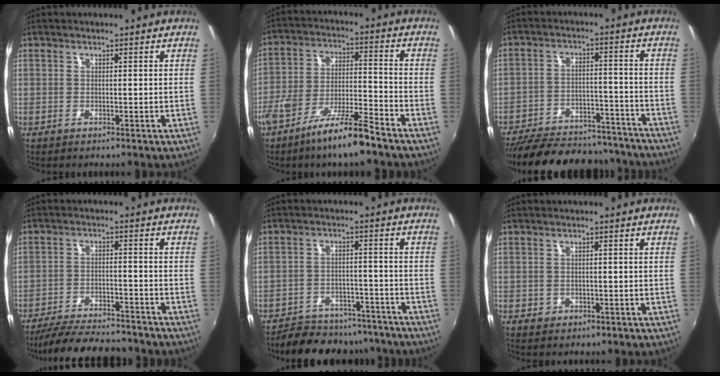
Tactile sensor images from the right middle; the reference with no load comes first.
{"total": 11.2, "force": [-8.2, 1.3, 7.5], "torque": [-0.149, -0.007, -0.145]}
{"total": 25.0, "force": [-21.5, 8.9, 9.0], "torque": [-0.189, 0.023, -0.281]}
{"total": 16.3, "force": [-14.4, 3.7, 6.7], "torque": [-0.145, -0.017, -0.216]}
{"total": 17.4, "force": [-15.0, 6.8, 5.6], "torque": [-0.127, 0.017, -0.191]}
{"total": 2.2, "force": [-0.6, 2.0, 0.8], "torque": [-0.015, -0.004, -0.007]}